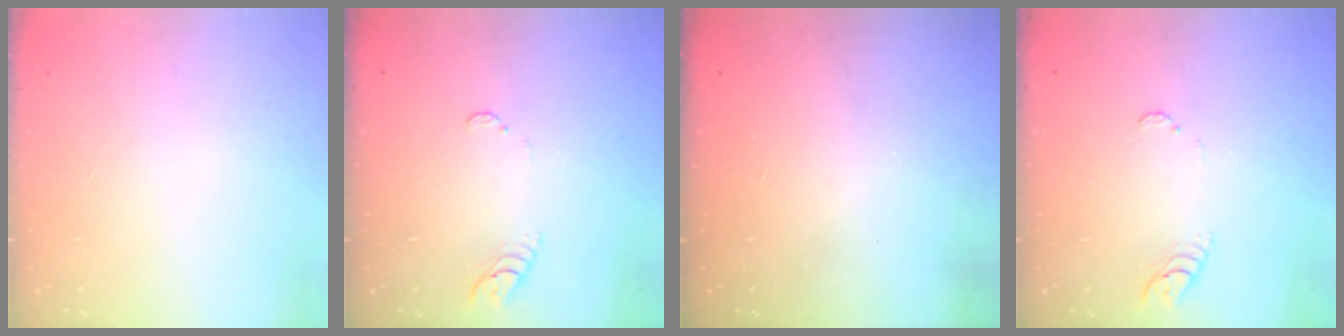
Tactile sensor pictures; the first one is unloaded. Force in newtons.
{"total": 3.7, "press": 3.7, "slide": 0.2}
{"total": 0.0}
{"total": 3.7, "press": 3.7, "slide": 0.2}